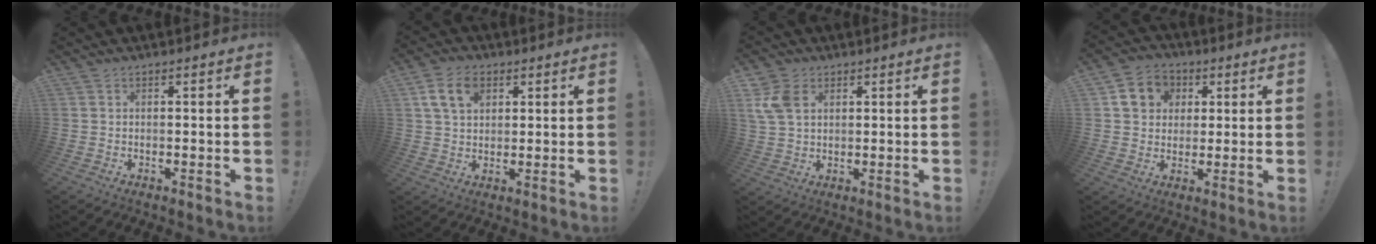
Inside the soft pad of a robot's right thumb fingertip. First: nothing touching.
{"total": 9.4, "force": [3.9, 6.4, 5.7], "torque": [-0.095, -0.002, 0.072]}
{"total": 9.0, "force": [3.2, 6.5, 5.3], "torque": [-0.113, -0.002, 0.063]}
{"total": 9.8, "force": [3.2, 8.6, 3.5], "torque": [-0.049, -0.003, 0.067]}